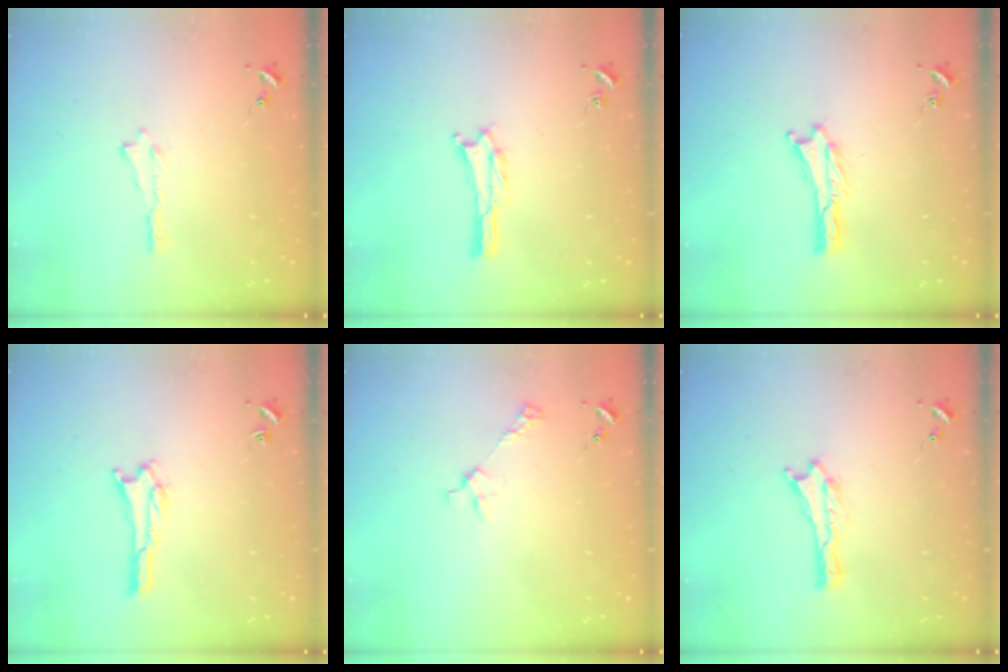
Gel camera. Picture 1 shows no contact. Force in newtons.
{"total": 0.0}
{"total": 0.0}
{"total": 1.1, "press": 1.0, "slide": 0.1}
{"total": 2.9, "press": 2.9, "slide": 0.2}
{"total": 0.0}